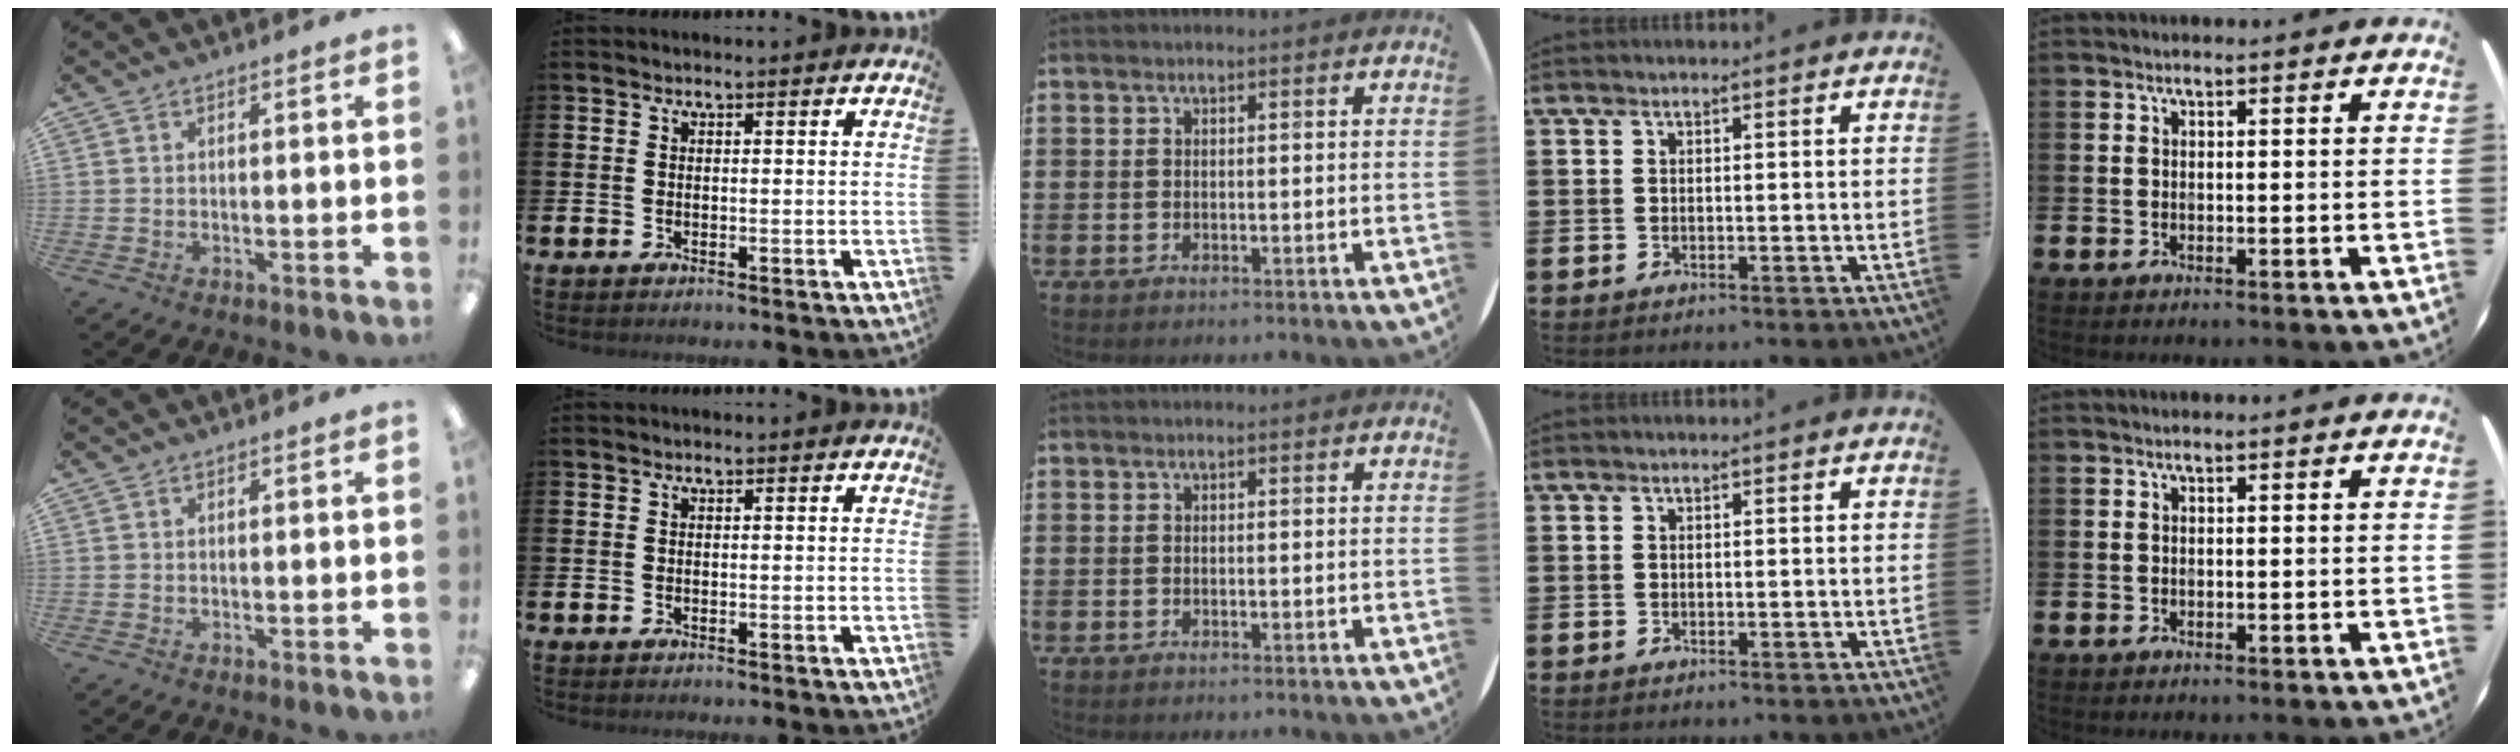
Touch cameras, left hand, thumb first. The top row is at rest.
{}